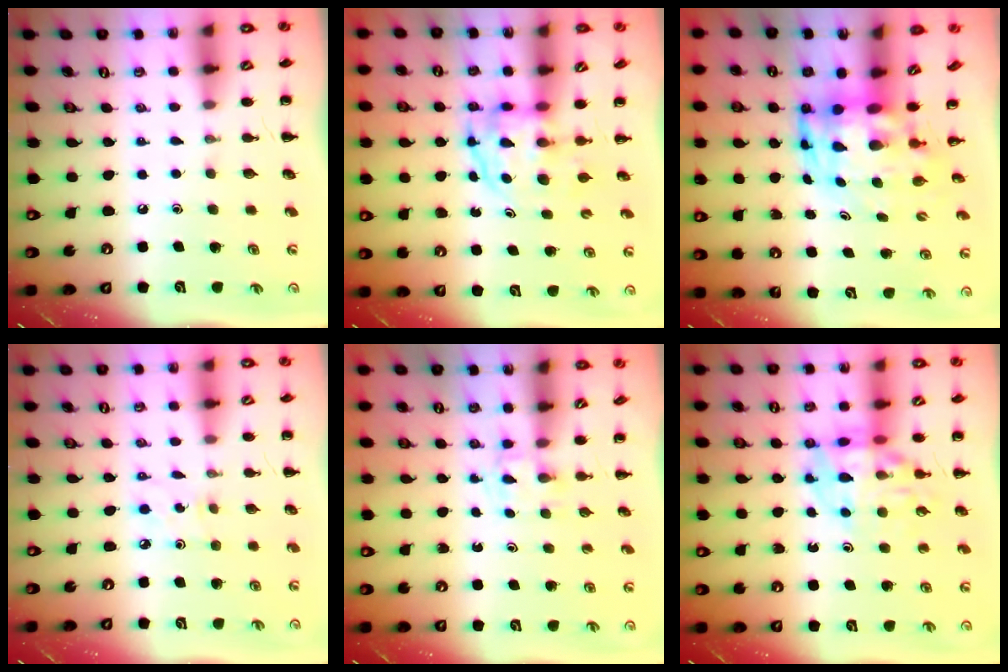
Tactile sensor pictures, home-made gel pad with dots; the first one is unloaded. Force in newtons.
{"total": 3.8, "press": 3.8, "slide": 0.3}
{"total": 5.6, "press": 5.3, "slide": 1.8}
{"total": 3.2, "press": 3.2, "slide": 0.7}
{"total": 2.2, "press": 1.9, "slide": 1.1}
{"total": 13.3, "press": 13.0, "slide": 2.9}